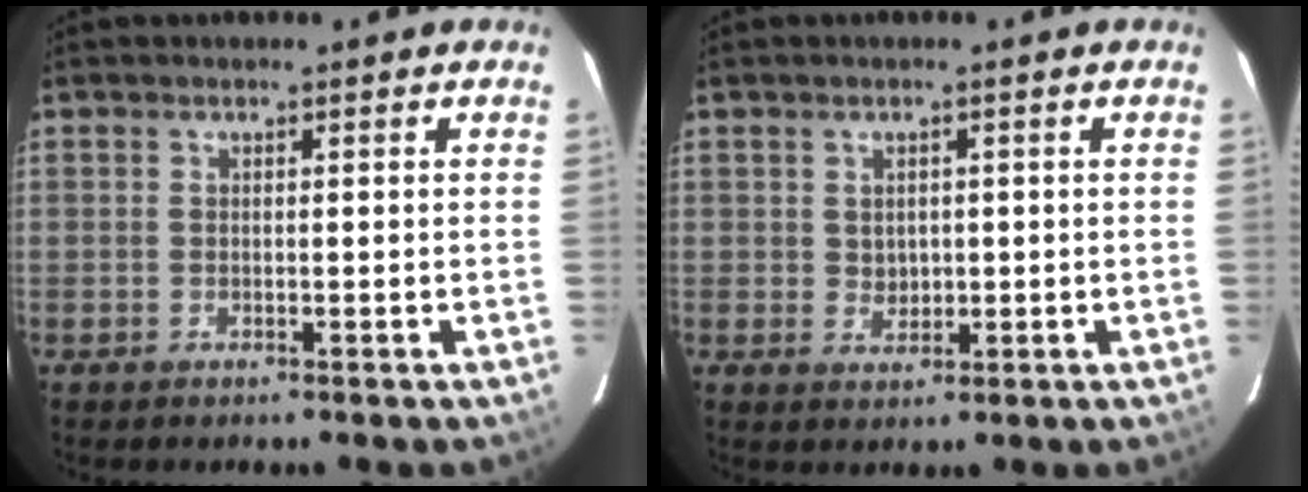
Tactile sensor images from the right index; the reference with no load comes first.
{"total": 2.7, "force": [0.3, 2.4, 1.2], "torque": [-0.018, 0.003, 0.011]}